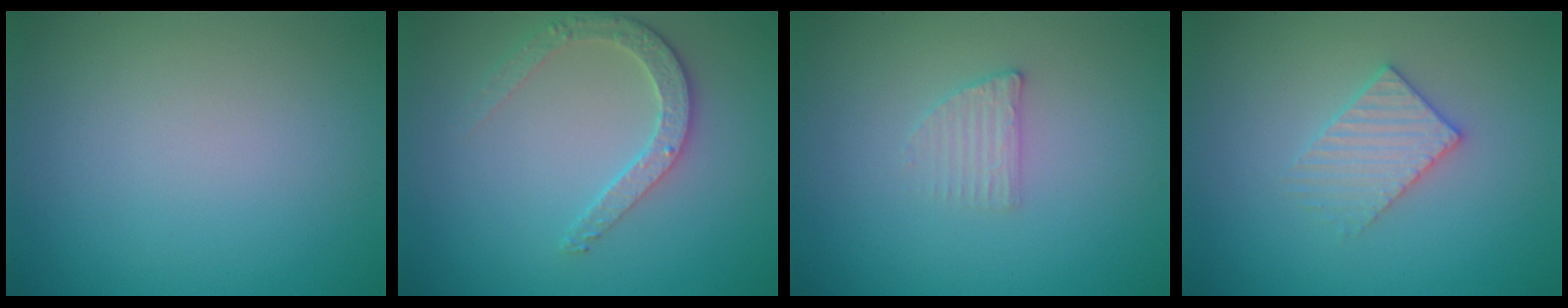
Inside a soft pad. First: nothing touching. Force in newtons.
{"total": 2.8, "press": 2.5, "slide": 1.2}
{"total": 1.6, "press": 1.5, "slide": 0.3}
{"total": 2.7, "press": 2.7, "slide": 0.5}